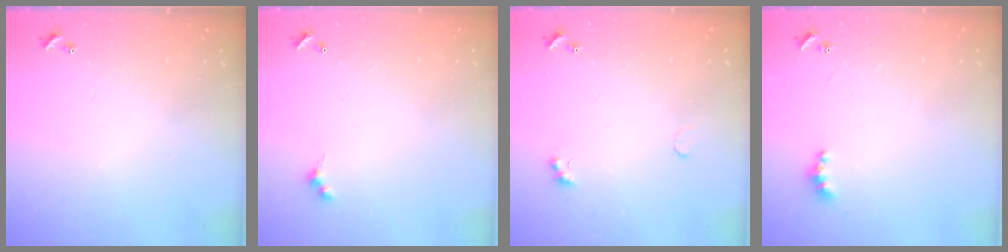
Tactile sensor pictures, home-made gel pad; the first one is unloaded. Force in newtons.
{"total": 2.5, "press": 2.5, "slide": 0.5}
{"total": 1.9, "press": 1.7, "slide": 0.7}
{"total": 4.2, "press": 4.2, "slide": 0.6}